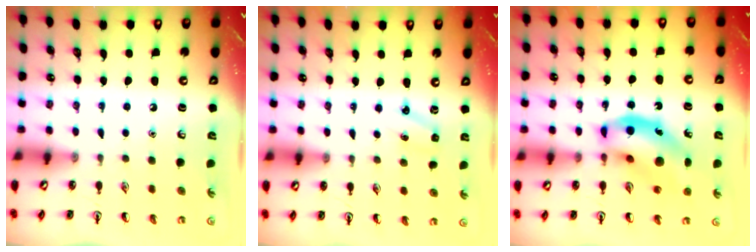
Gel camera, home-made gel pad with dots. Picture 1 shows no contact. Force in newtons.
{"total": 2.8, "press": 2.6, "slide": 1.0}
{"total": 14.2, "press": 13.6, "slide": 3.8}